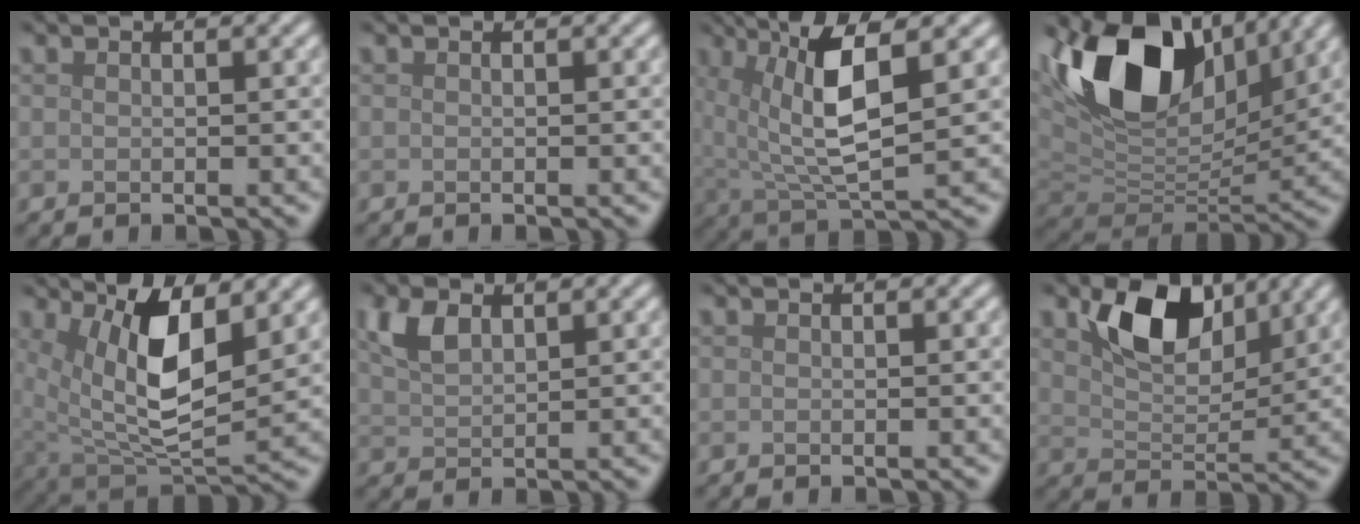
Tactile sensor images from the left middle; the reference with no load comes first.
{"total": 0.0}
{"total": 7.7, "force": [2.5, 2.2, 7.0], "torque": [-0.140, 0.000, 0.048]}
{"total": 14.3, "force": [6.7, 8.3, 9.6], "torque": [-0.190, 0.017, 0.119]}
{"total": 9.4, "force": [3.8, 4.1, 7.6], "torque": [-0.152, -0.017, 0.071]}
{"total": 3.4, "force": [1.8, 1.8, 2.2], "torque": [-0.054, 0.005, 0.039]}
{"total": 0.0}
{"total": 7.1, "force": [3.9, 3.9, 4.5], "torque": [-0.079, -0.005, 0.062]}